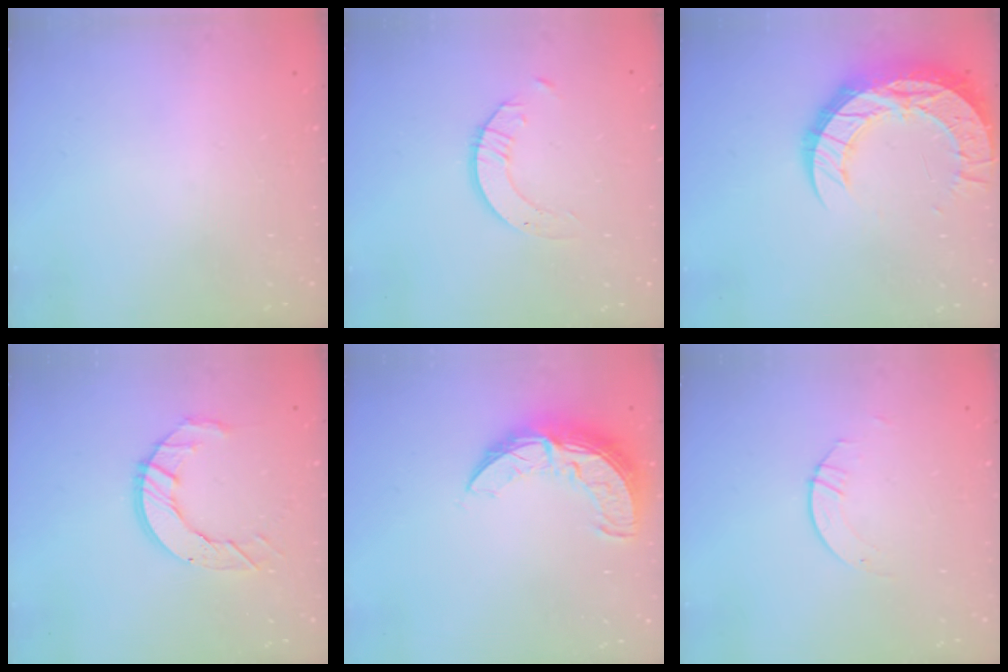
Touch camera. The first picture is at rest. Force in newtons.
{"total": 2.3, "press": 2.3, "slide": 0.2}
{"total": 17.5, "press": 17.4, "slide": 1.4}
{"total": 9.1, "press": 9.1, "slide": 0.9}
{"total": 12.2, "press": 12.2, "slide": 1.1}
{"total": 1.1, "press": 1.1, "slide": 0.1}